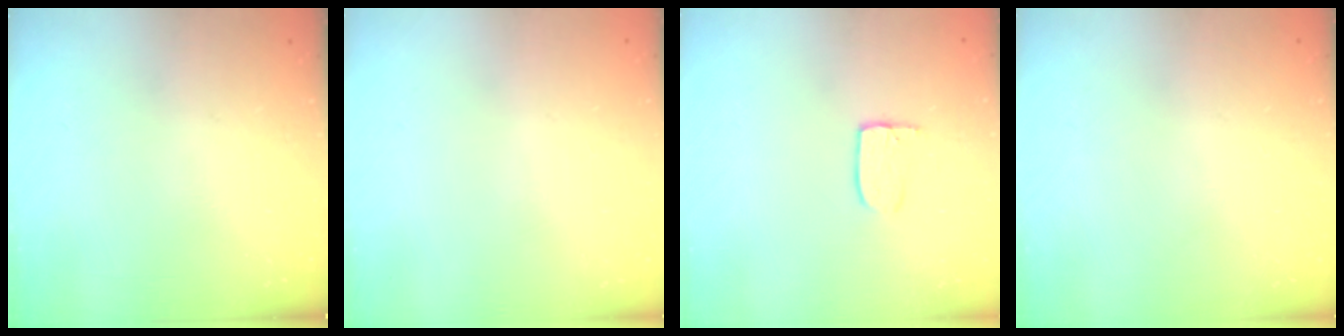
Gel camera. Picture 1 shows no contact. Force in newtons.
{"total": 0.5, "press": 0.5, "slide": 0.1}
{"total": 3.3, "press": 3.3, "slide": 0.1}
{"total": 0.0}